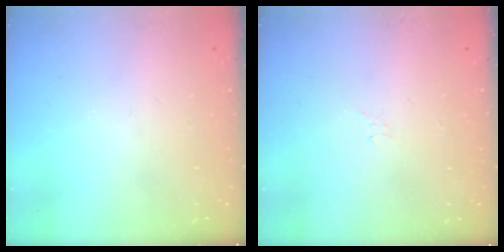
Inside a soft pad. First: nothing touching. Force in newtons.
{"total": 2.1, "press": 2.0, "slide": 0.6}